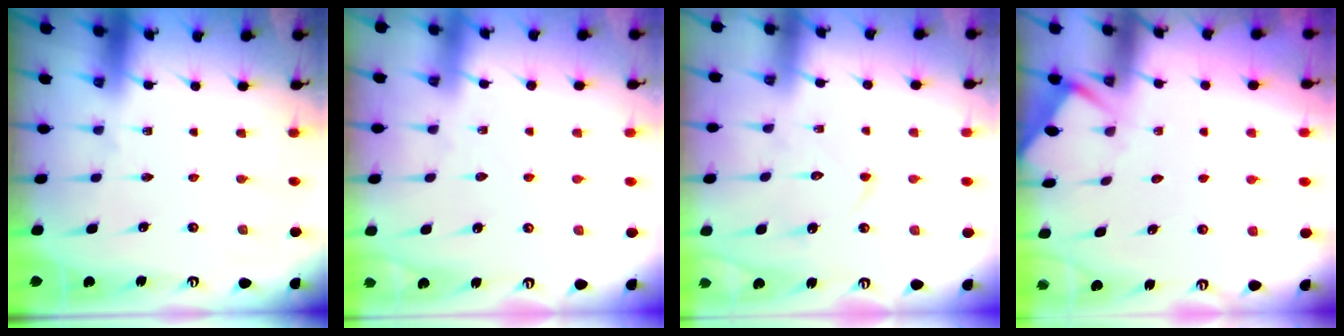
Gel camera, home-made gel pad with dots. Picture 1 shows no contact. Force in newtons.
{"total": 1.8, "press": 1.8, "slide": 0.2}
{"total": 6.9, "press": 6.9, "slide": 0.5}
{"total": 4.4, "press": 4.4, "slide": 0.4}